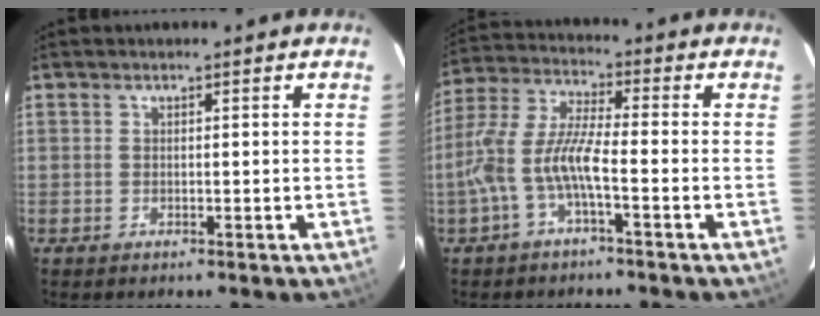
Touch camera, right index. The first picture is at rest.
{"total": 9.2, "force": [-3.3, 1.6, 8.4], "torque": [-0.194, 0.008, -0.066]}